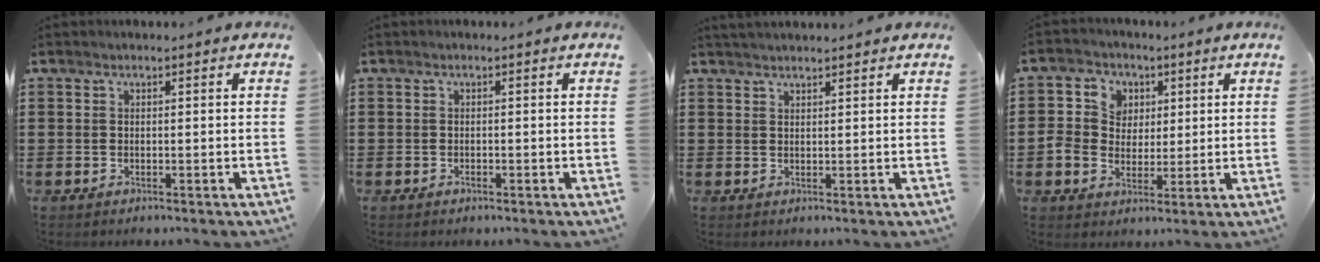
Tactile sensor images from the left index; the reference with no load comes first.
{"total": 0.5, "force": [-0.4, 0.2, 0.3], "torque": [-0.009, -0.002, -0.008]}
{"total": 1.5, "force": [1.4, 0.1, 0.3], "torque": [-0.008, 0.002, 0.028]}
{"total": 5.8, "force": [1.0, 5.4, 1.6], "torque": [-0.048, 0.015, 0.015]}